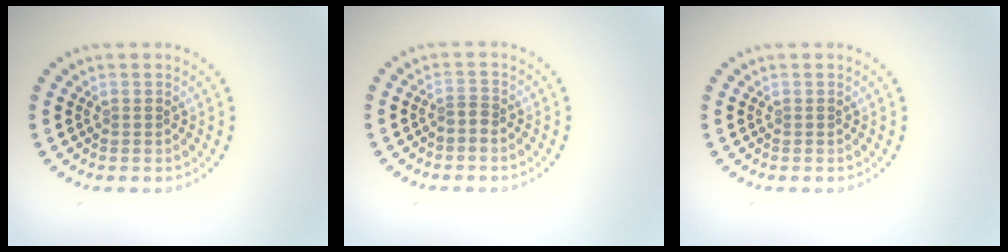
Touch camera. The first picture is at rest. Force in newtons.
{"total": 0.9, "press": 0.5, "slide": 0.8}
{"total": 0.0}